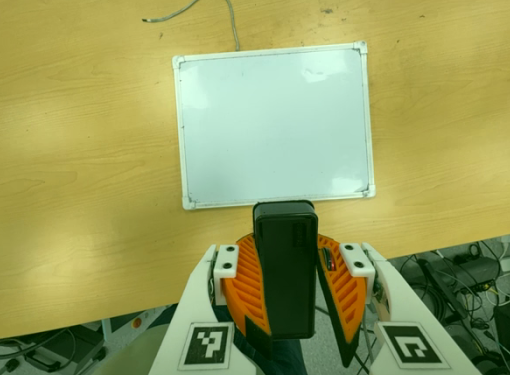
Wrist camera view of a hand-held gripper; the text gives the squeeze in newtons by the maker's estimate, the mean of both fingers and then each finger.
{"total": 10.8, "left": 10.3, "right": 11.2}